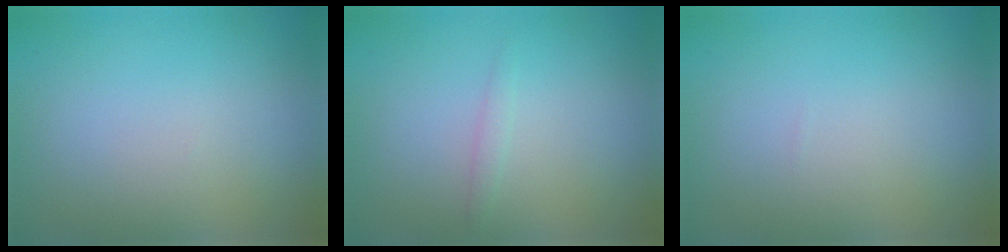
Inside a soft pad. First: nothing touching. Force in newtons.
{"total": 0.8, "press": 0.8, "slide": 0.0}
{"total": 0.0}